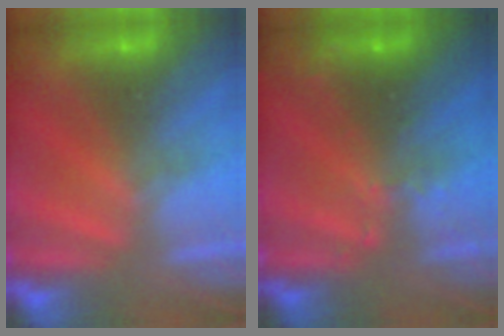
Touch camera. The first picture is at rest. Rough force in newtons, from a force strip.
{"total": 2.9}